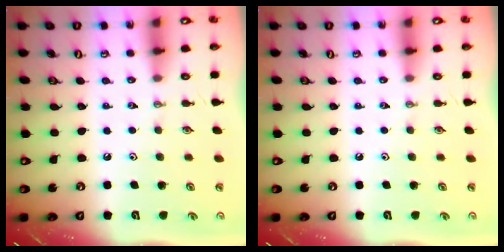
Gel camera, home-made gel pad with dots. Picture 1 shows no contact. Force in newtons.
{"total": 0.0}